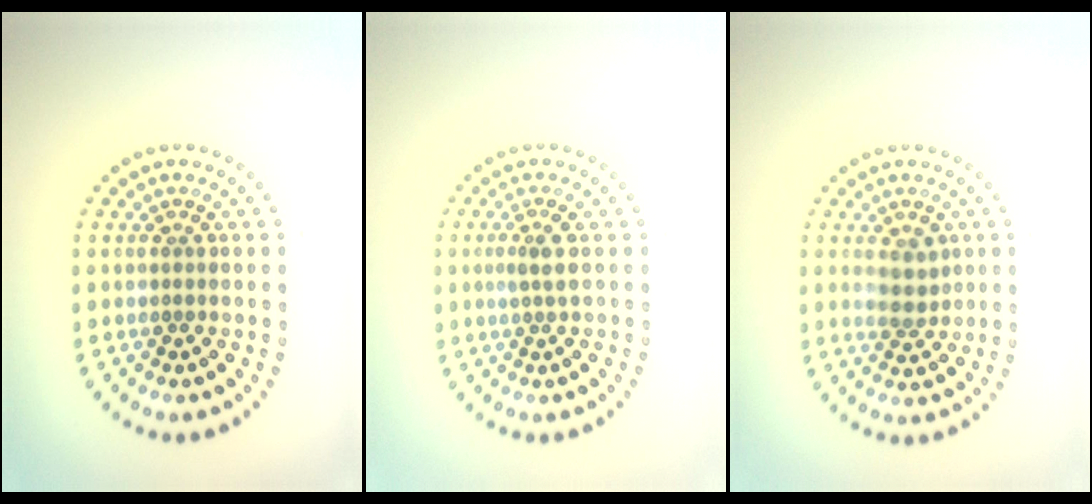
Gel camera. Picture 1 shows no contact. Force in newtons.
{"total": 1.7, "press": 1.2, "slide": 1.1}
{"total": 2.6, "press": 2.5, "slide": 0.8}